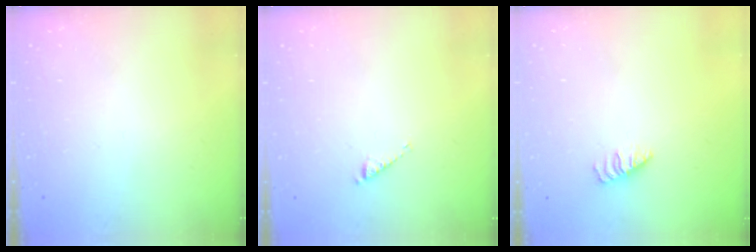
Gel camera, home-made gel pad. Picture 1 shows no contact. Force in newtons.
{"total": 2.7, "press": 2.7, "slide": 0.4}
{"total": 1.2, "press": 1.1, "slide": 0.2}